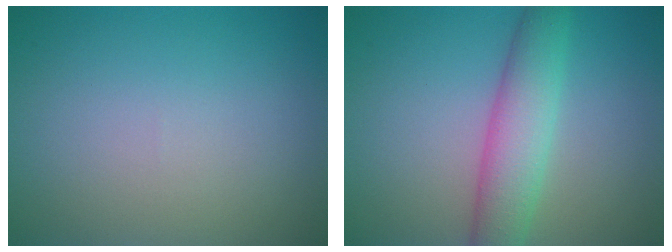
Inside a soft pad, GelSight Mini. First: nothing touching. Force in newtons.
{"total": 4.9, "press": 4.9, "slide": 0.2}